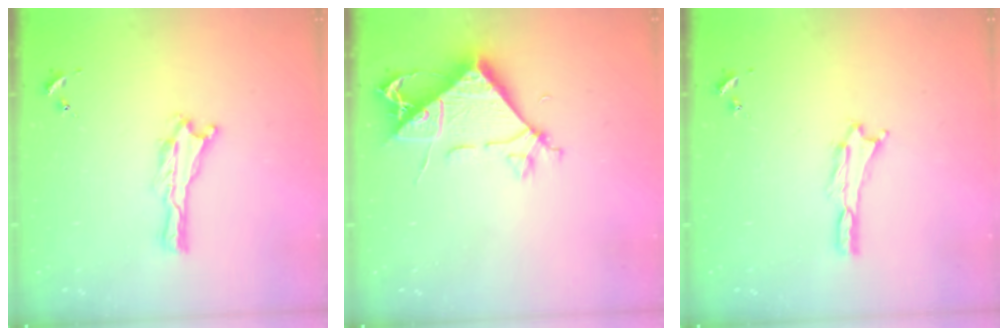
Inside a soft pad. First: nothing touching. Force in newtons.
{"total": 8.1, "press": 8.0, "slide": 1.1}
{"total": 1.0, "press": 1.0, "slide": 0.1}